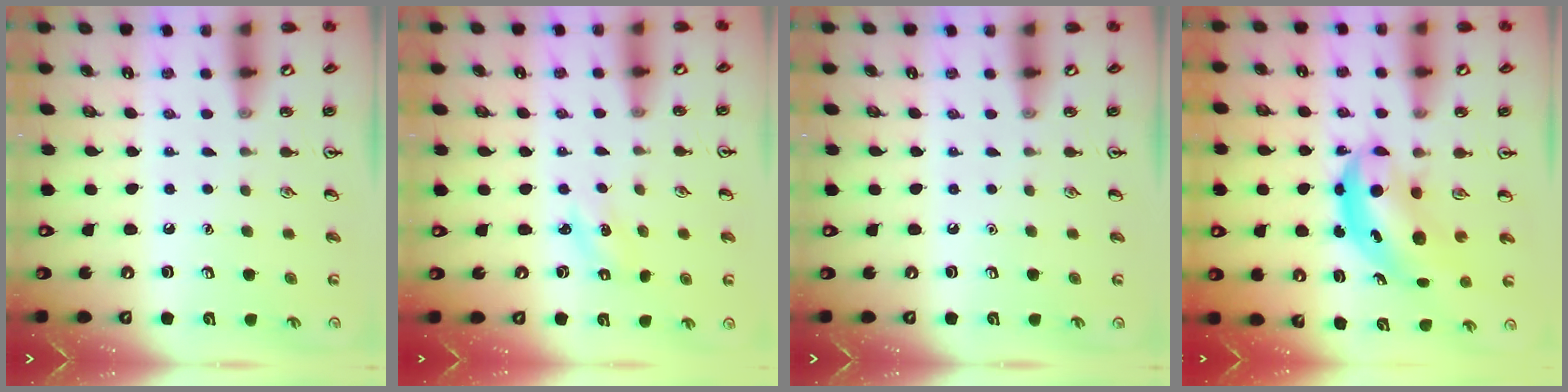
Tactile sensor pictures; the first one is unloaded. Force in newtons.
{"total": 1.4, "press": 1.3, "slide": 0.5}
{"total": 0.0}
{"total": 6.1, "press": 5.9, "slide": 1.6}